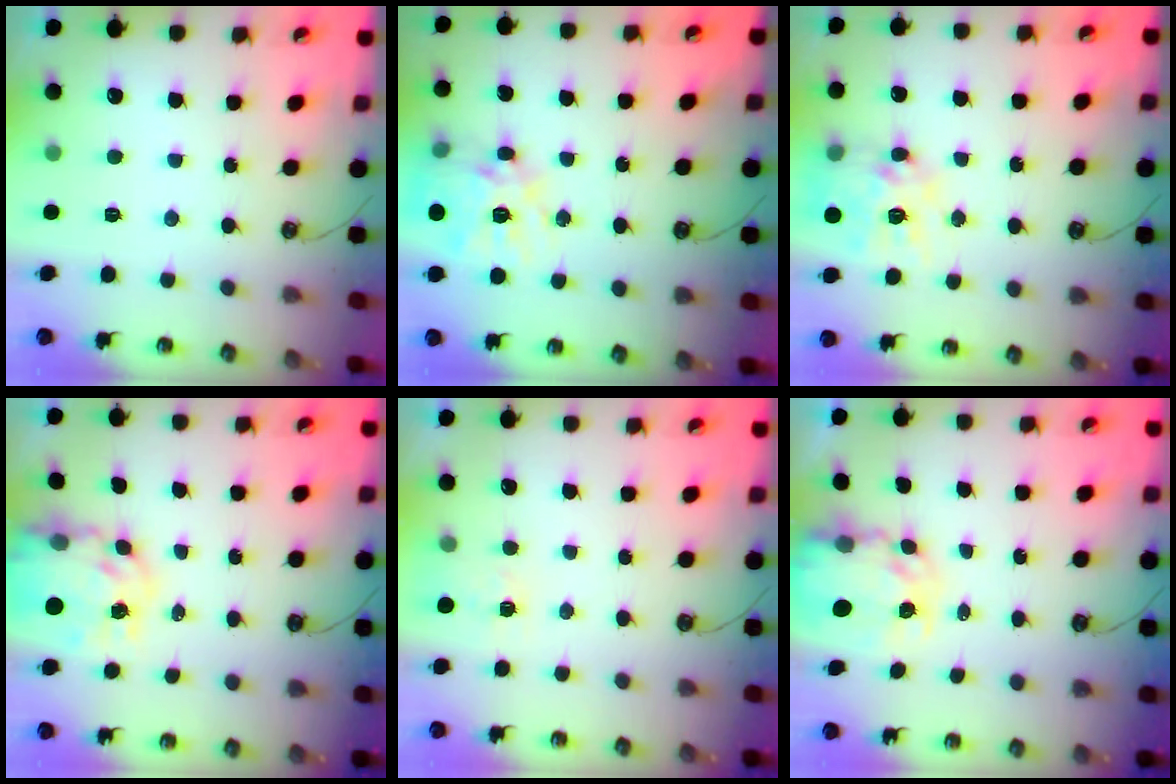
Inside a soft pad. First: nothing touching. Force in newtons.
{"total": 16.0, "press": 16.0, "slide": 1.4}
{"total": 15.2, "press": 15.2, "slide": 1.3}
{"total": 11.1, "press": 11.1, "slide": 0.9}
{"total": 2.7, "press": 2.6, "slide": 0.4}
{"total": 6.2, "press": 6.2, "slide": 0.5}